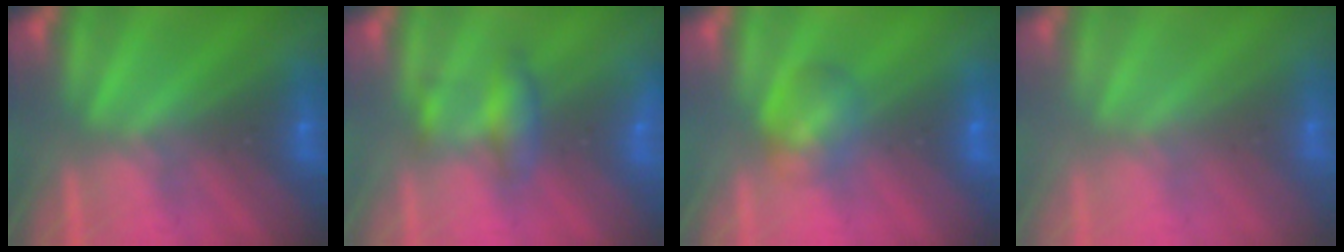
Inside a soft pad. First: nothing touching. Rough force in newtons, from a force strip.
{"total": 2.0}
{"total": 4.6}
{"total": 2.8}